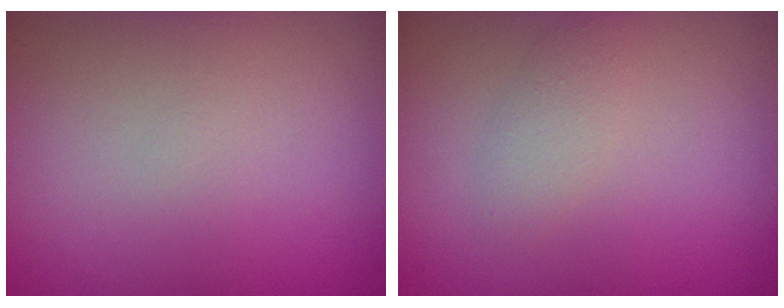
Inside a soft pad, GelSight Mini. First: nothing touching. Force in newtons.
{"total": 1.4, "press": 1.4, "slide": 0.1}